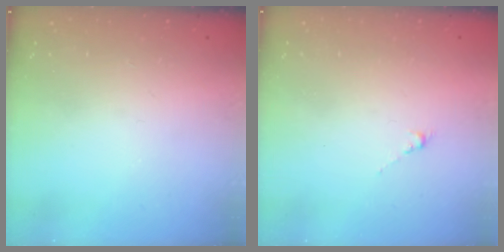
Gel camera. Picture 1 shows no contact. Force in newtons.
{"total": 0.0}